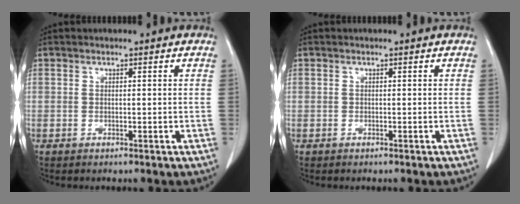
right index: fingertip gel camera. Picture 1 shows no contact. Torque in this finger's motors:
{"motor_torque": [-0.02, -0.03, -0.13, -0.06]}